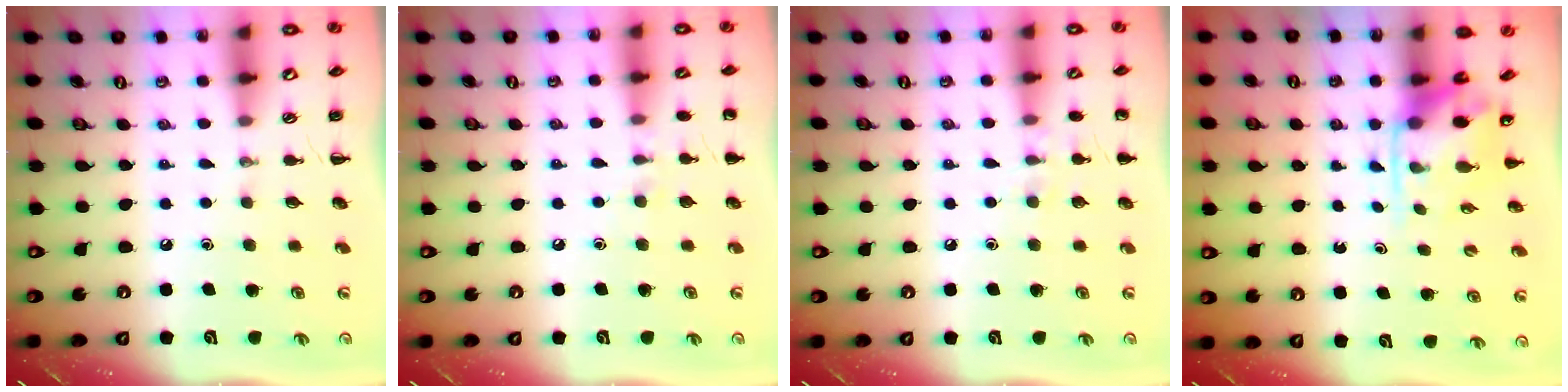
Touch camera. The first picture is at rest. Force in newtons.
{"total": 6.2, "press": 6.0, "slide": 1.7}
{"total": 6.9, "press": 6.5, "slide": 2.0}
{"total": 4.3, "press": 4.3, "slide": 0.4}